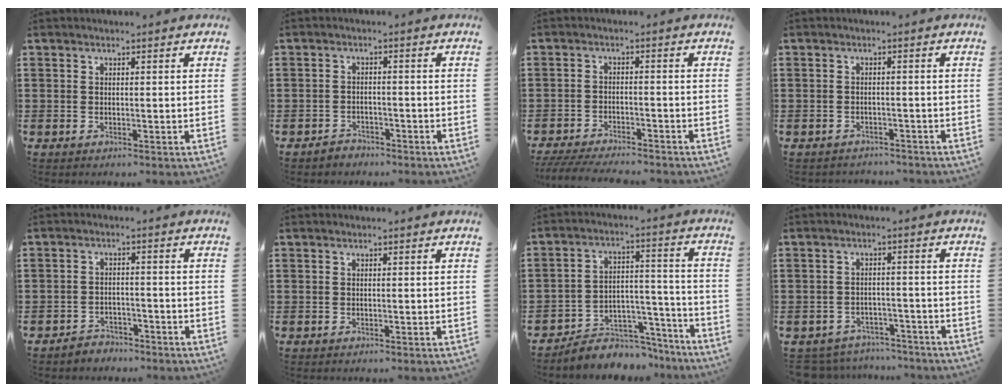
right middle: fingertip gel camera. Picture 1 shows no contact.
{"total": 1.7, "force": [-1.6, 0.6, -0.1], "torque": [-0.004, 0.003, -0.037]}
{"total": 3.9, "force": [-3.7, 0.2, 1.0], "torque": [-0.029, -0.007, -0.079]}
{"total": 1.5, "force": [-1.5, 0.2, -0.3], "torque": [-0.001, 0.001, -0.035]}
{"total": 2.5, "force": [-2.4, 0.6, -0.2], "torque": [-0.004, 0.003, -0.054]}
{"total": 0.0}
{"total": 6.0, "force": [-5.5, 2.4, 0.5], "torque": [-0.006, 0.023, -0.105]}
{"total": 3.5, "force": [-3.4, 0.6, -0.2], "torque": [-0.004, 0.002, -0.073]}